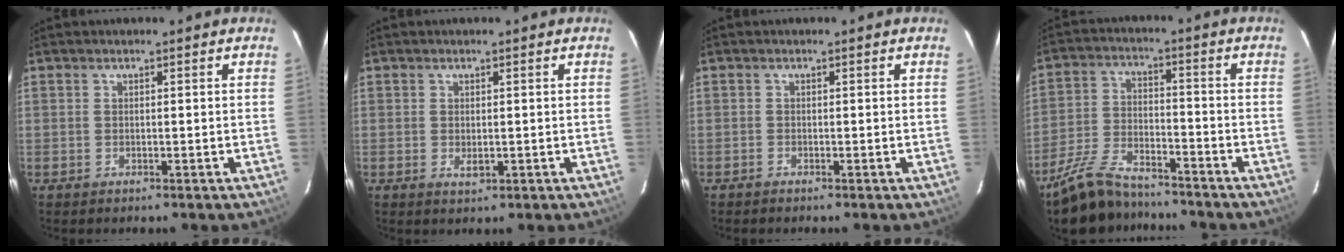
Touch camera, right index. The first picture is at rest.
{"total": 1.5, "force": [-0.2, 0.8, 1.2], "torque": [-0.023, -0.003, -0.001]}
{"total": 0.5, "force": [-0.5, 0.2, -0.1], "torque": [-0.001, 0.001, -0.012]}
{"total": 12.8, "force": [-10.9, 4.1, 5.5], "torque": [-0.130, -0.008, -0.195]}